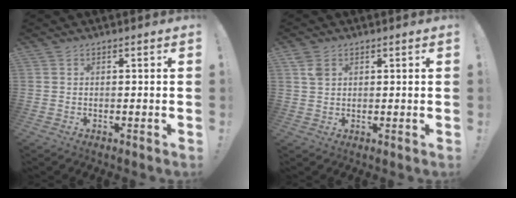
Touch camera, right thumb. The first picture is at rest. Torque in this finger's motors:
{"motor_torque": [0.23, 1.13, 0.07, 0.01, 0.00]}